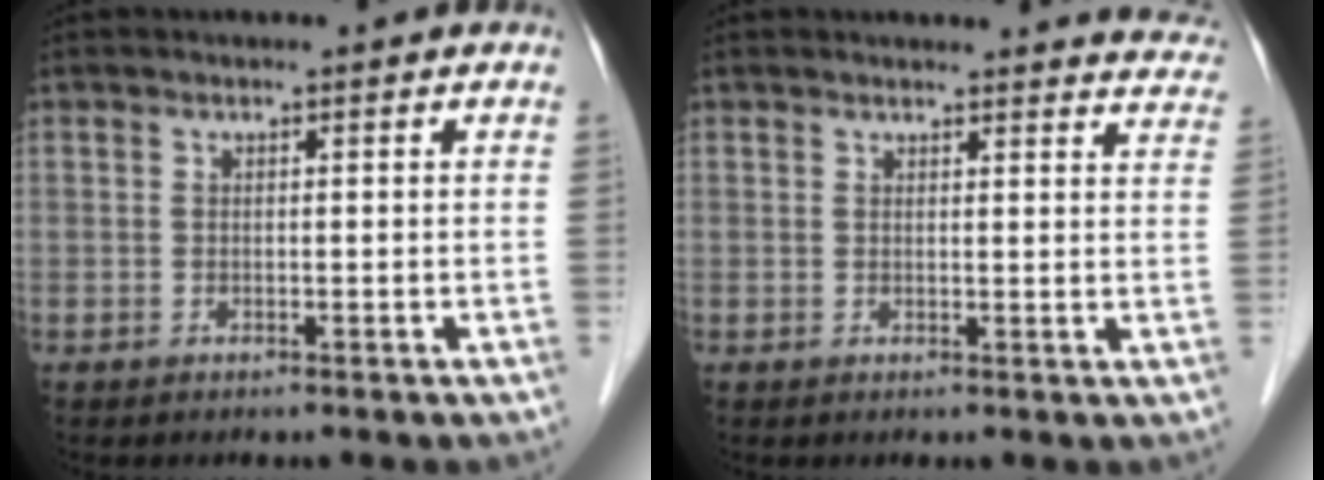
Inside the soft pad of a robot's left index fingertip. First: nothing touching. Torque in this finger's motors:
{"motor_torque": [0.26, -0.55, 0.03, -0.01]}